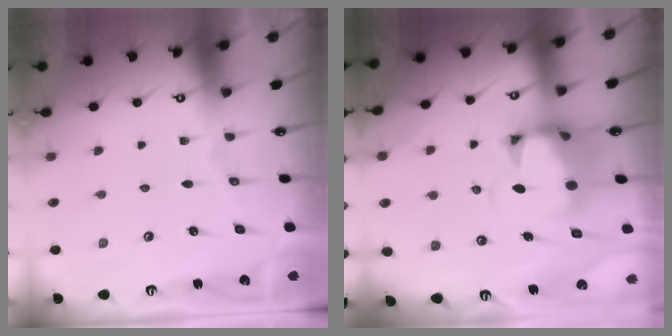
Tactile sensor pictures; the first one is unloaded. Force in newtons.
{"total": 5.2, "press": 4.9, "slide": 1.6}